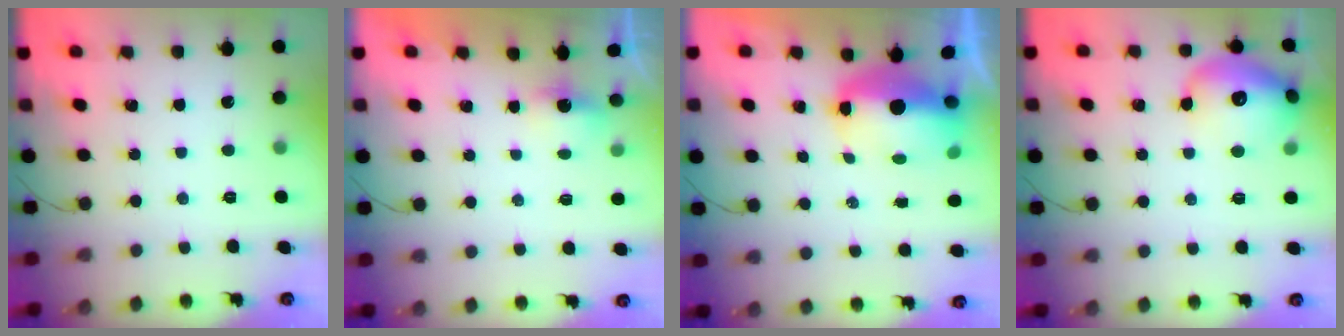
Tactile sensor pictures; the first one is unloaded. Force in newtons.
{"total": 2.9, "press": 2.8, "slide": 0.8}
{"total": 9.3, "press": 9.1, "slide": 1.9}
{"total": 16.2, "press": 16.1, "slide": 1.7}